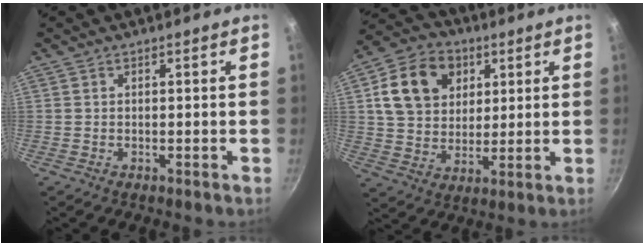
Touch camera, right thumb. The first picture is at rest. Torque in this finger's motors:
{"motor_torque": [-1.02, 1.28, 0.67, 0.37, 0.20]}